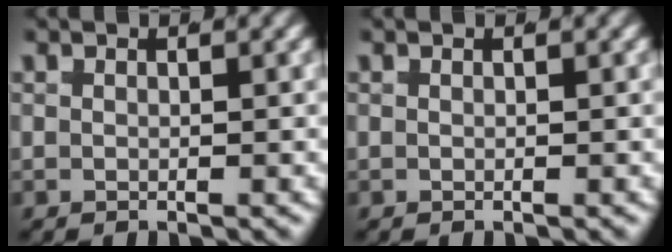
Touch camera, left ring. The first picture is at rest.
{"total": 0.0}